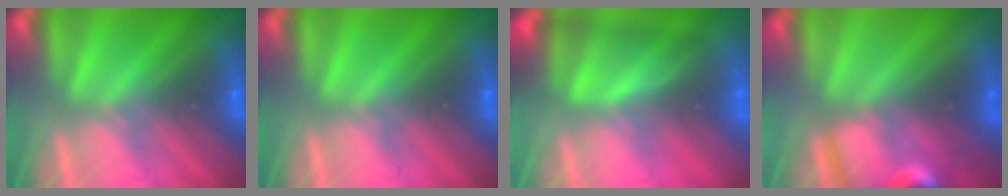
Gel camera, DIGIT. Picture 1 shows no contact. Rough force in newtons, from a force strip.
{"total": 0.0}
{"total": 4.5}
{"total": 6.3}